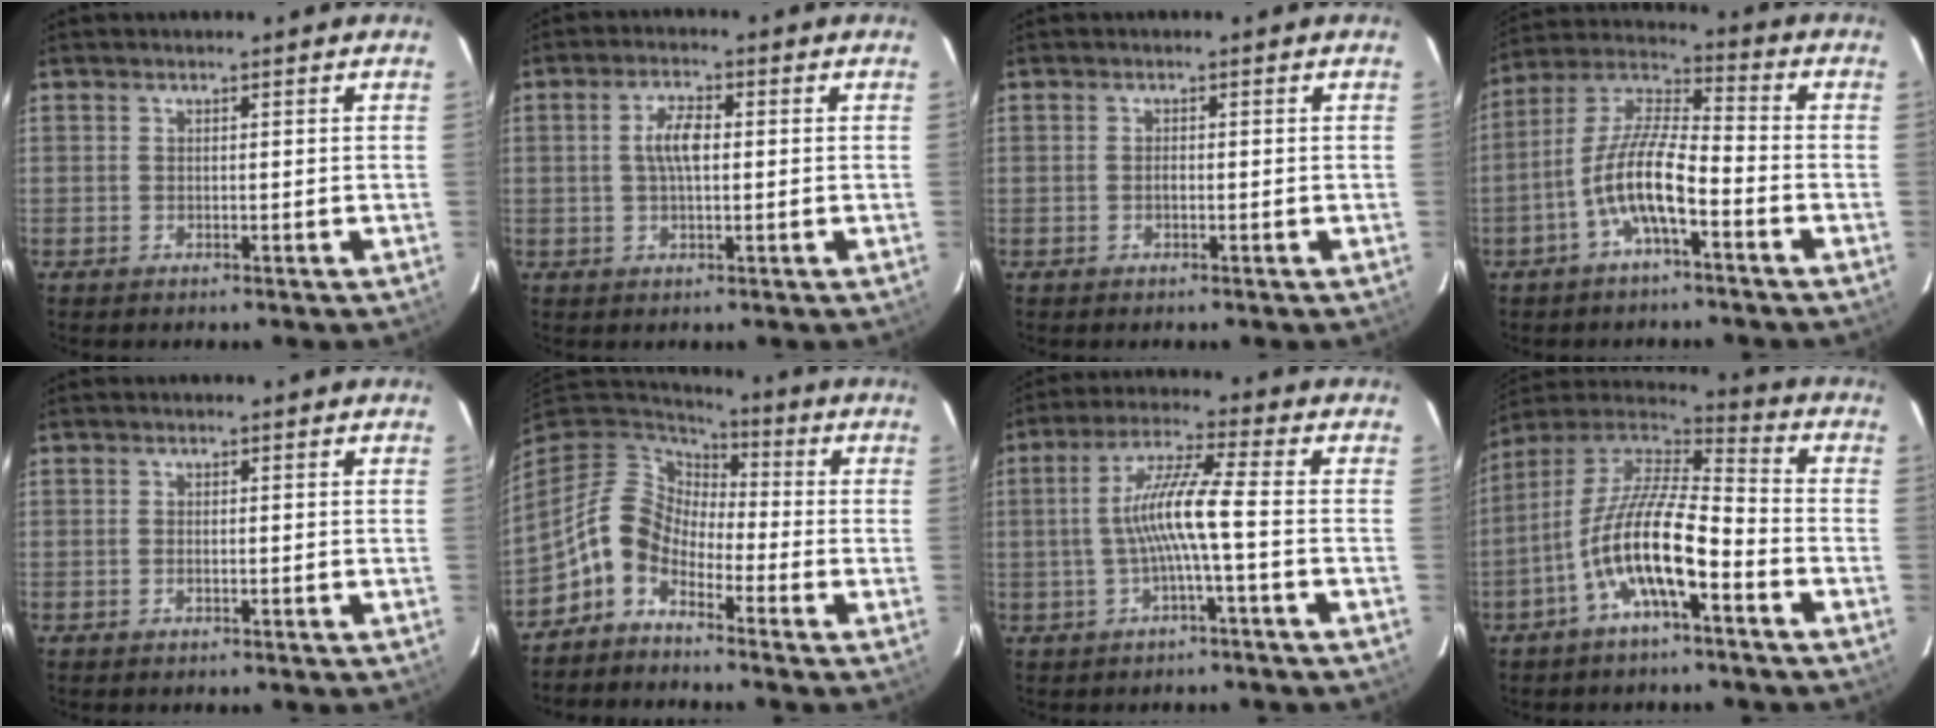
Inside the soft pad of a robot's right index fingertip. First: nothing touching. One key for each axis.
{"total": 4.8, "fx": 0.4, "fy": 1.9, "fz": 4.4, "tx": -0.086, "ty": 0.010, "tz": 0.008}
{"total": 0.9, "fx": -0.4, "fy": 0.5, "fz": 0.7, "tx": -0.013, "ty": 0.003, "tz": -0.007}
{"total": 11.0, "fx": -4.9, "fy": 2.6, "fz": 9.5, "tx": -0.199, "ty": 0.007, "tz": -0.097}
{"total": 0.8, "fx": -0.4, "fy": 0.3, "fz": 0.7, "tx": -0.015, "ty": 0.001, "tz": -0.007}
{"total": 9.2, "fx": -5.1, "fy": 5.7, "fz": 5.1, "tx": -0.096, "ty": 0.022, "tz": -0.118}
{"total": 8.5, "fx": -1.7, "fy": -0.6, "fz": 8.3, "tx": -0.171, "ty": 0.010, "tz": -0.029}
{"total": 15.3, "fx": -6.7, "fy": 4.2, "fz": 13.1, "tx": -0.252, "ty": -0.006, "tz": -0.134}